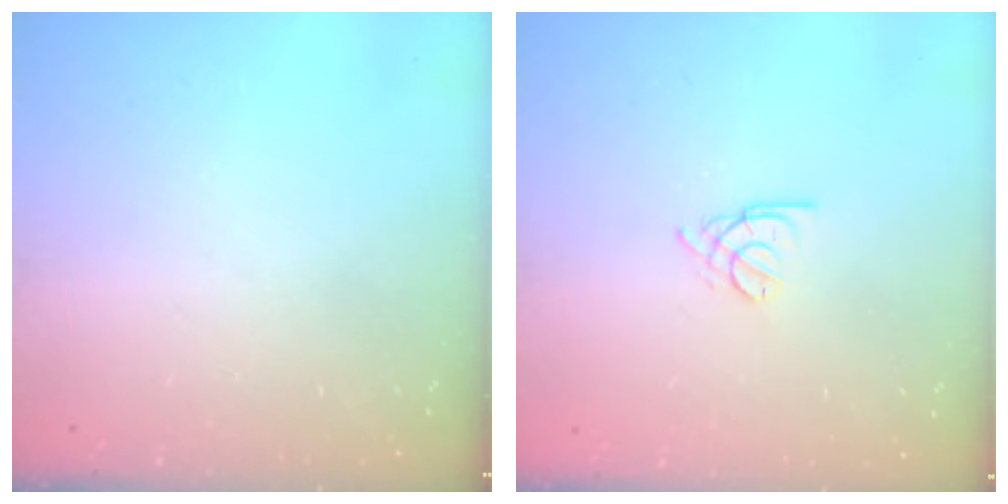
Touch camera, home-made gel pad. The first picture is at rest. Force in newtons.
{"total": 1.6, "press": 1.5, "slide": 0.5}